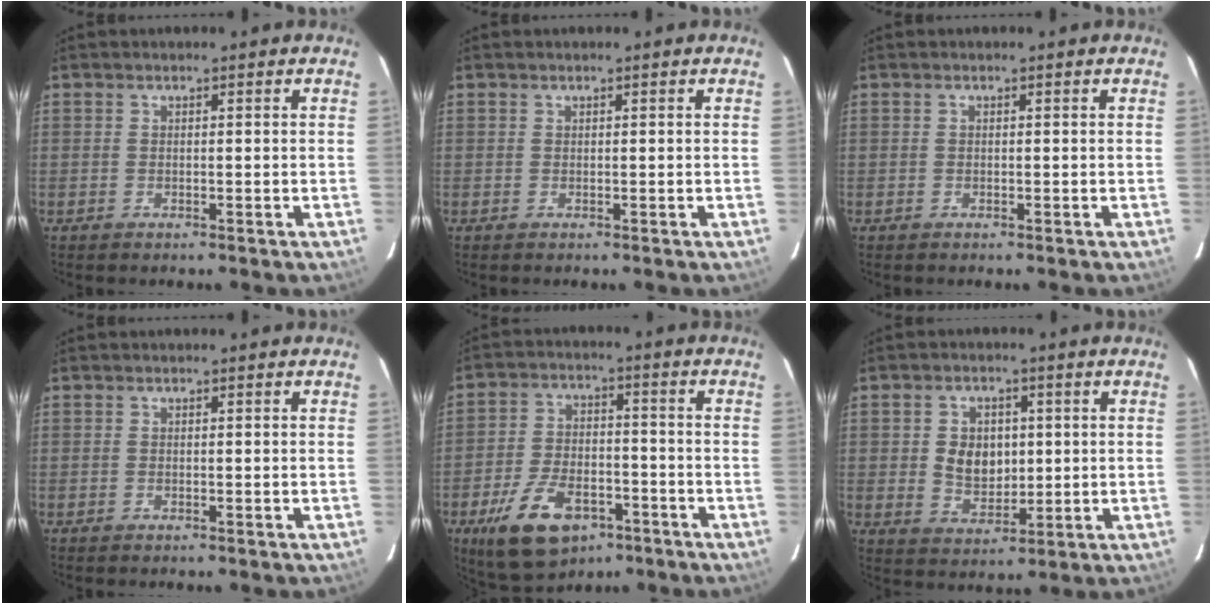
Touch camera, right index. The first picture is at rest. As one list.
[{"total": 0.0}, {"total": 0.0}, {"total": 0.0}, {"total": 14.9, "force": [-8.2, 8.1, 9.4], "torque": [-0.199, -0.008, -0.131]}, {"total": 7.1, "force": [0.5, 5.5, 4.4], "torque": [-0.083, 0.005, 0.017]}]